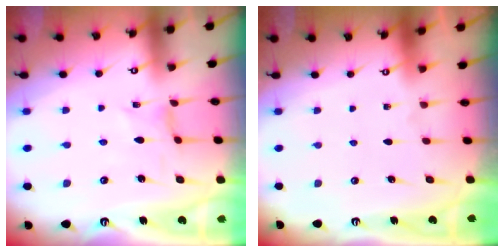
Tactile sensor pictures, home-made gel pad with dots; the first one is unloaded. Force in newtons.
{"total": 0.0}